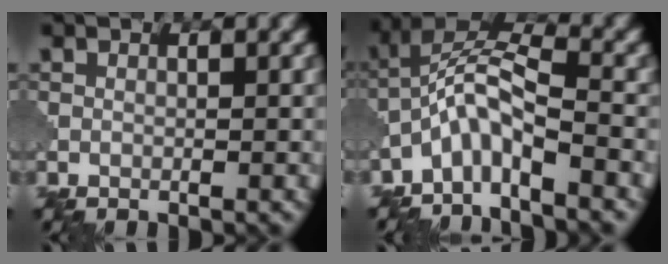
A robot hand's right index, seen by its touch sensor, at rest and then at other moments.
{"total": 5.2, "force": [-3.1, 1.2, 4.0], "torque": [-0.077, 0.014, -0.072]}